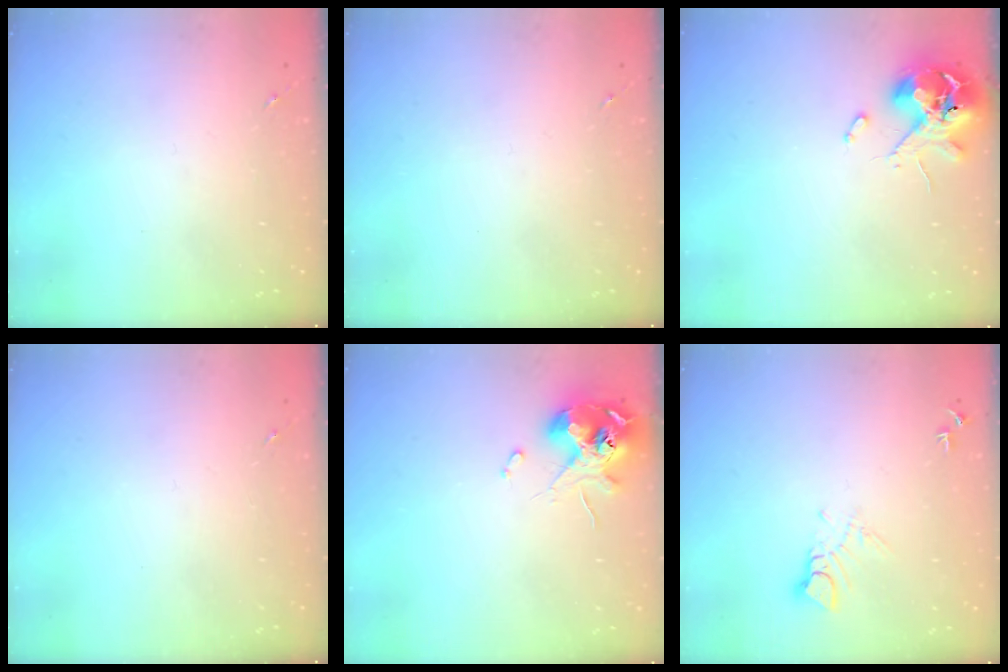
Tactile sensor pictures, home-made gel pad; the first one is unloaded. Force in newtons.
{"total": 0.0}
{"total": 10.7, "press": 10.6, "slide": 1.4}
{"total": 0.0}
{"total": 11.1, "press": 11.0, "slide": 1.6}
{"total": 7.2, "press": 7.2, "slide": 0.8}